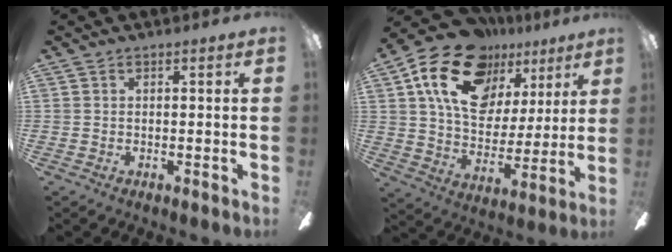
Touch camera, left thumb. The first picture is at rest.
{"total": 22.2, "force": [12.2, 14.1, 12.1], "torque": [-0.204, -0.051, 0.221]}